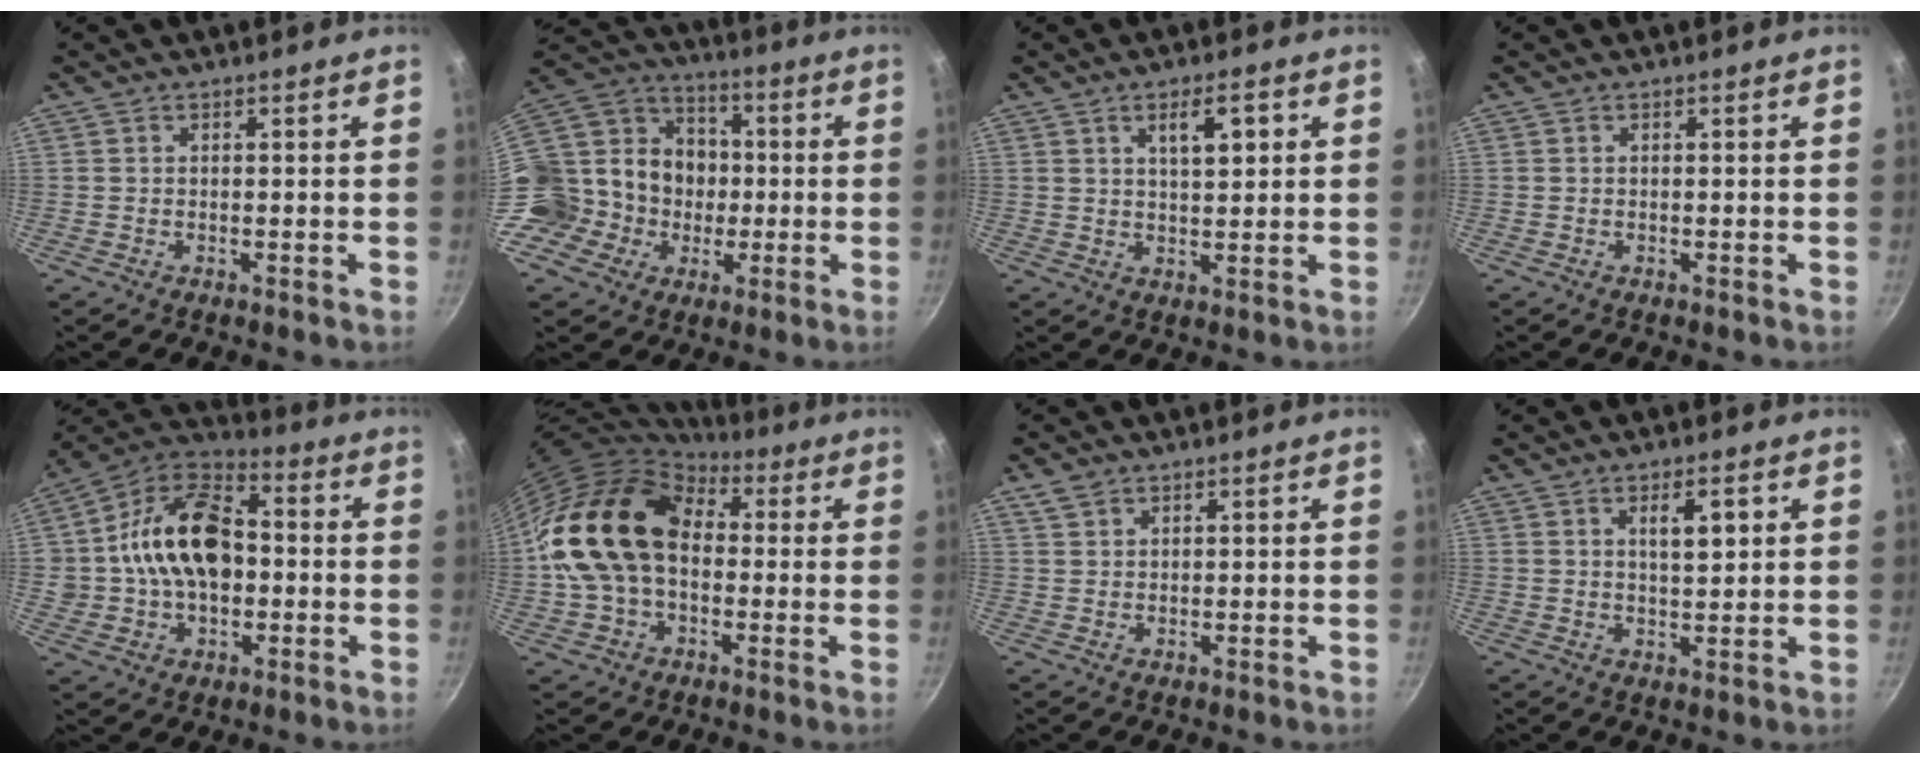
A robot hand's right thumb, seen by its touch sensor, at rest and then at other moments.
{"total": 21.1, "force": [-3.6, 18.9, 8.7], "torque": [-0.146, 0.043, -0.062]}
{"total": 5.8, "force": [2.2, 2.2, 4.8], "torque": [-0.067, -0.004, 0.038]}
{"total": 0.0}
{"total": 19.6, "force": [0.1, 14.2, 13.5], "torque": [-0.215, 0.042, -0.005]}
{"total": 19.3, "force": [1.2, 13.9, 13.4], "torque": [-0.227, 0.040, 0.012]}
{"total": 2.5, "force": [1.5, 1.7, 0.9], "torque": [-0.009, -0.003, 0.030]}
{"total": 5.1, "force": [1.9, 2.0, 4.3], "torque": [-0.062, -0.008, 0.032]}